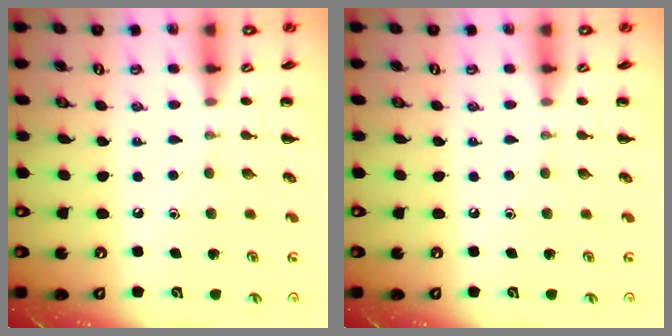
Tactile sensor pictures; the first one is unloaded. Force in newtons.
{"total": 0.0}